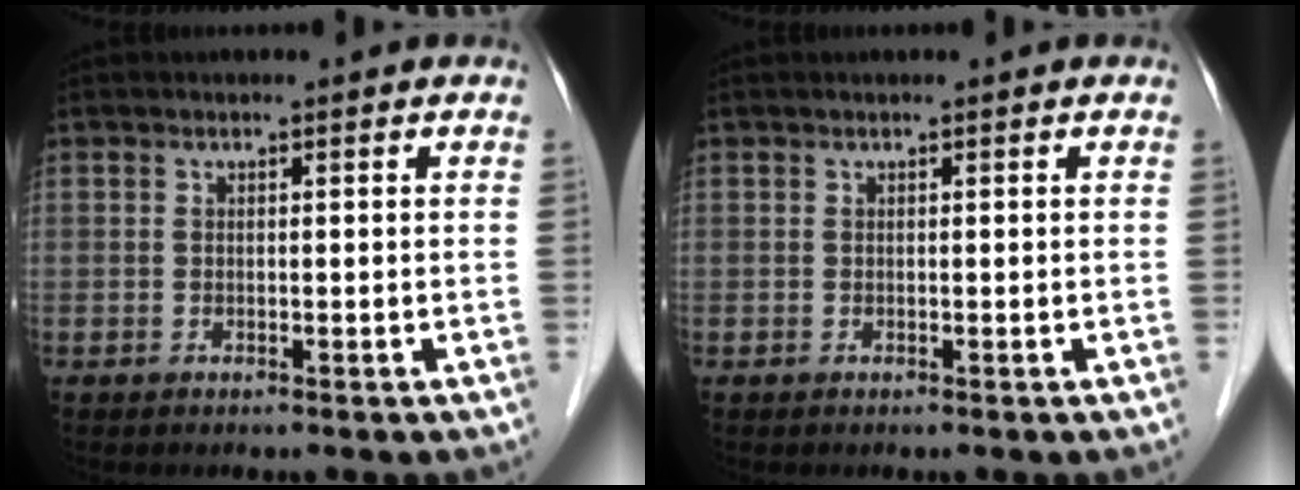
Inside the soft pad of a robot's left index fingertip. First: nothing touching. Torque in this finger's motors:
{"motor_torque": [0.03, 0.01, 0.01, 0.00]}